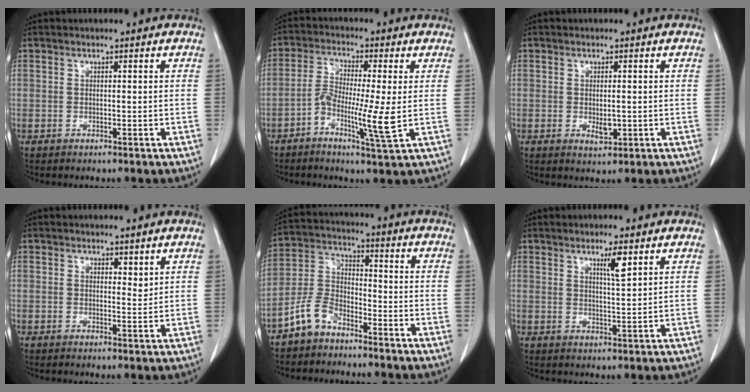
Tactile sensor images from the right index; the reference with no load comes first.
{"total": 8.0, "force": [-2.0, 0.2, 7.7], "torque": [-0.151, -0.003, -0.040]}
{"total": 2.2, "force": [-0.2, 0.9, 2.0], "torque": [-0.036, -0.003, 0.004]}
{"total": 1.5, "force": [1.1, 0.7, 0.8], "torque": [-0.006, -0.008, 0.017]}
{"total": 7.1, "force": [-5.3, 3.6, 2.9], "torque": [-0.072, 0.009, -0.111]}
{"total": 3.5, "force": [2.0, 0.0, 2.8], "torque": [-0.052, -0.005, 0.037]}